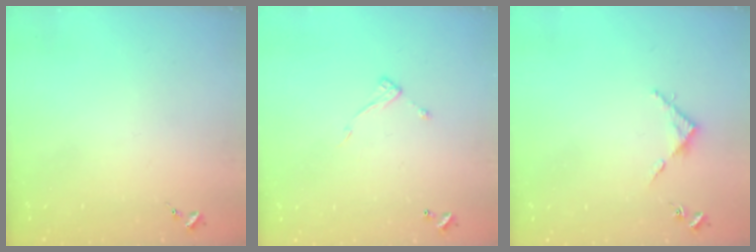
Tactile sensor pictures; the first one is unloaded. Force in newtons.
{"total": 7.5, "press": 7.4, "slide": 0.4}
{"total": 4.7, "press": 4.7, "slide": 0.2}